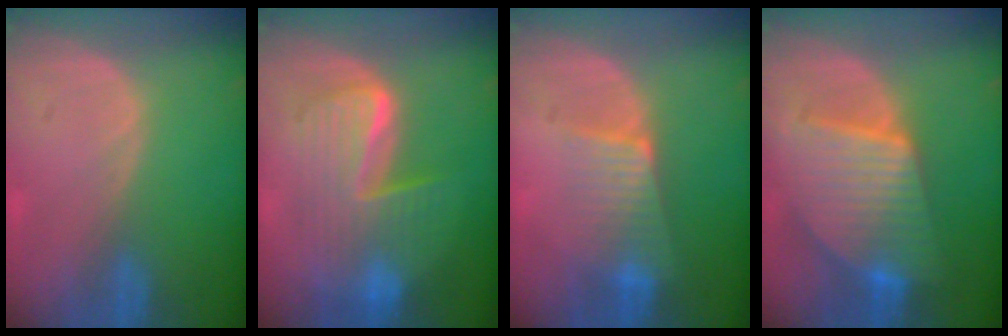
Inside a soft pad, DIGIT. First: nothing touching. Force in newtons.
{"total": 9.0, "press": 9.0, "slide": 0.6}
{"total": 6.5, "press": 5.8, "slide": 3.1}
{"total": 10.0, "press": 10.0, "slide": 0.7}